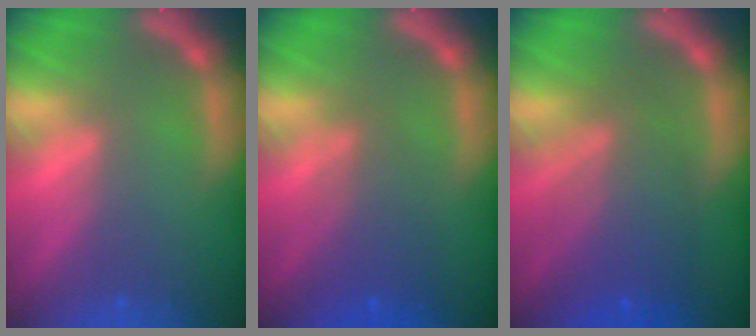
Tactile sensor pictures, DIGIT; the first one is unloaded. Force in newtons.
{"total": 4.1}
{"total": 7.0}